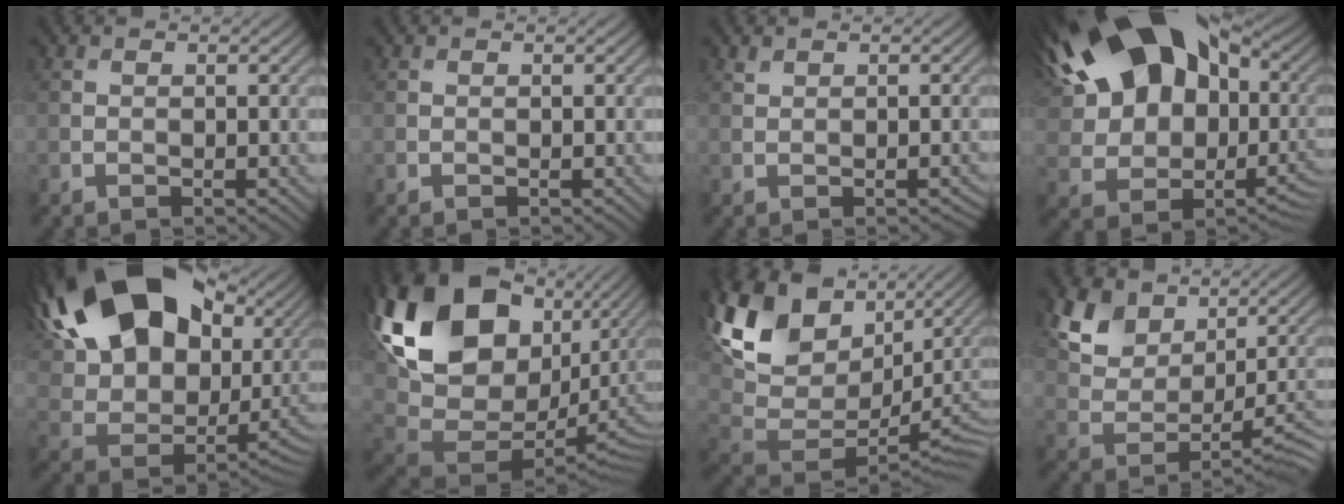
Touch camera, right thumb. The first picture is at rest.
{"total": 0.0}
{"total": 0.5, "force": [0.3, 0.1, 0.4], "torque": [-0.009, 0.000, 0.012]}
{"total": 19.9, "force": [5.6, 13.5, 13.5], "torque": [-0.239, 0.033, 0.104]}
{"total": 22.5, "force": [9.9, 14.3, 14.4], "torque": [-0.291, 0.063, 0.195]}
{"total": 19.5, "force": [7.1, 13.4, 12.3], "torque": [-0.281, 0.011, 0.155]}
{"total": 14.7, "force": [6.4, 8.8, 9.9], "torque": [-0.234, 0.015, 0.135]}
{"total": 6.4, "force": [3.1, 4.3, 3.6], "torque": [-0.068, 0.000, 0.065]}